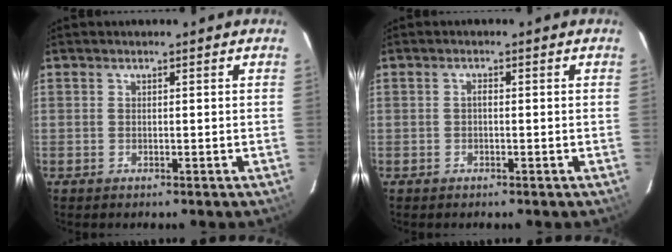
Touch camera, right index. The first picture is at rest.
{"total": 0.7, "force": [-0.2, 0.3, 0.6], "torque": [-0.011, 0.006, -0.005]}